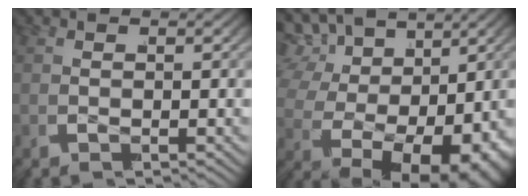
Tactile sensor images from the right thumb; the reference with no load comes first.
{"total": 15.0, "force": [-0.6, 10.7, 10.4], "torque": [-0.209, -0.032, -0.005]}